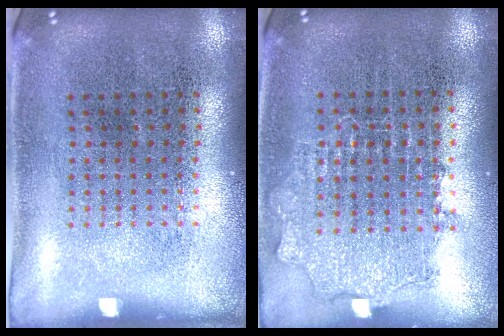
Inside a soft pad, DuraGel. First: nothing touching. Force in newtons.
{"total": 0.9, "press": 0.9, "slide": 0.2}